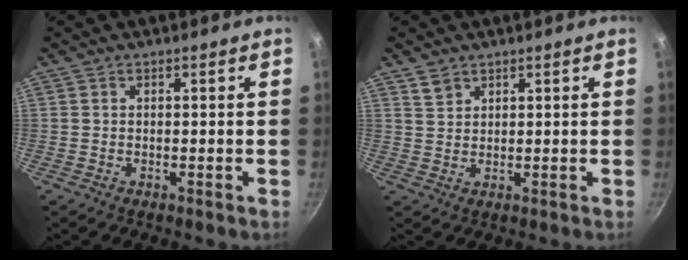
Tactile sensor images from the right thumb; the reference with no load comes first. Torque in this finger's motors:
{"motor_torque": [-0.52, 0.41, -0.19, -0.03, -0.02]}